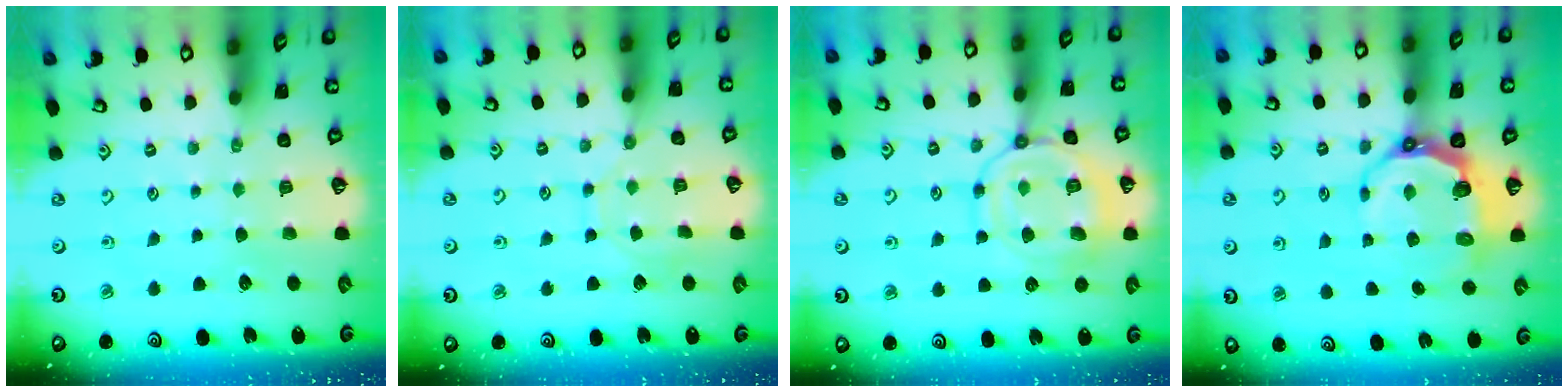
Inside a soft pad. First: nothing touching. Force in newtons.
{"total": 8.3, "press": 8.3, "slide": 0.6}
{"total": 13.7, "press": 13.7, "slide": 1.2}
{"total": 8.0, "press": 6.8, "slide": 4.1}